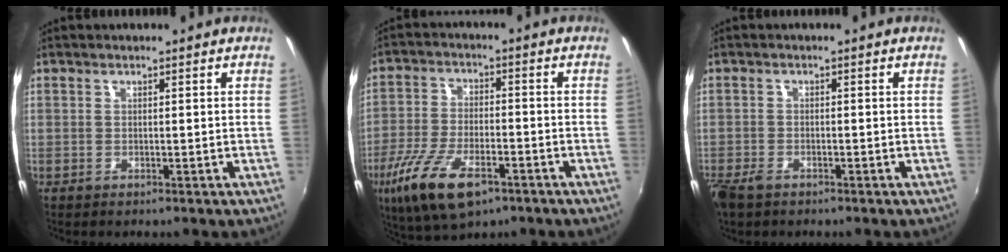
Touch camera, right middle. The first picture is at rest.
{"total": 14.0, "force": [-7.7, 5.8, 10.2], "torque": [-0.220, -0.035, -0.144]}
{"total": 3.9, "force": [-3.0, 1.6, 2.0], "torque": [-0.054, -0.014, -0.060]}